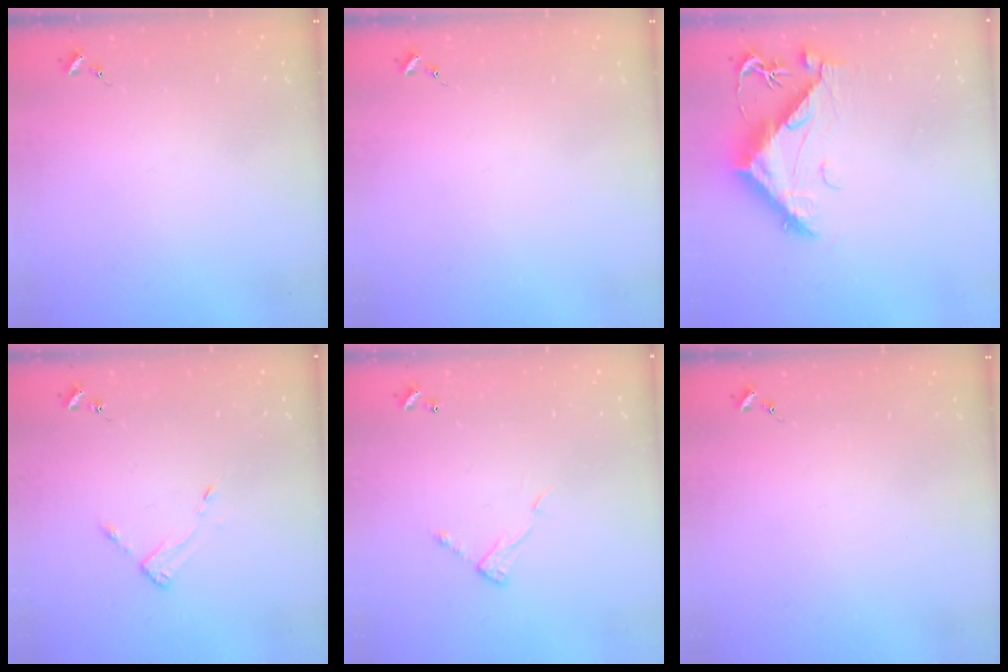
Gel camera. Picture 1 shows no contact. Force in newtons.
{"total": 0.0}
{"total": 12.3, "press": 12.2, "slide": 1.5}
{"total": 3.4, "press": 3.4, "slide": 0.4}
{"total": 6.6, "press": 6.6, "slide": 0.3}
{"total": 0.0}